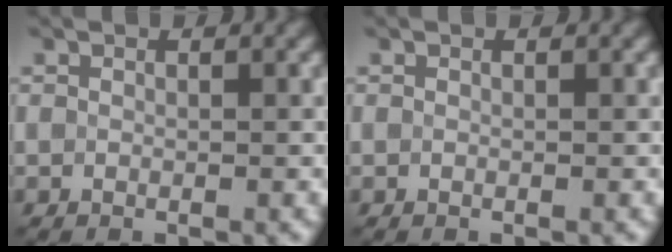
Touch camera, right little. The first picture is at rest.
{"total": 0.0}